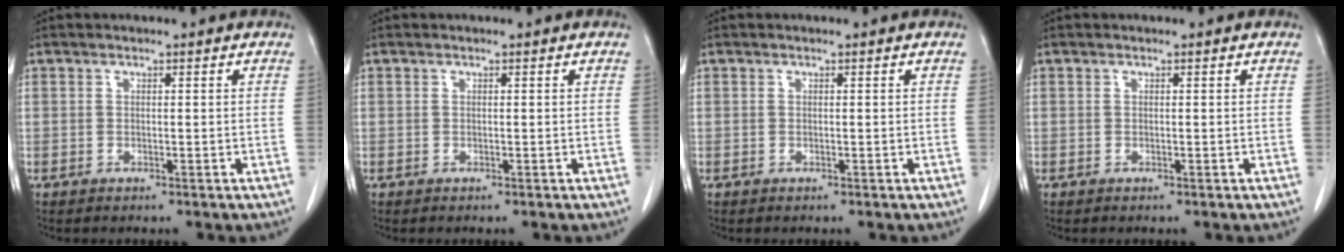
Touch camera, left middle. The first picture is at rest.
{"total": 0.0}
{"total": 0.0}
{"total": 0.0}